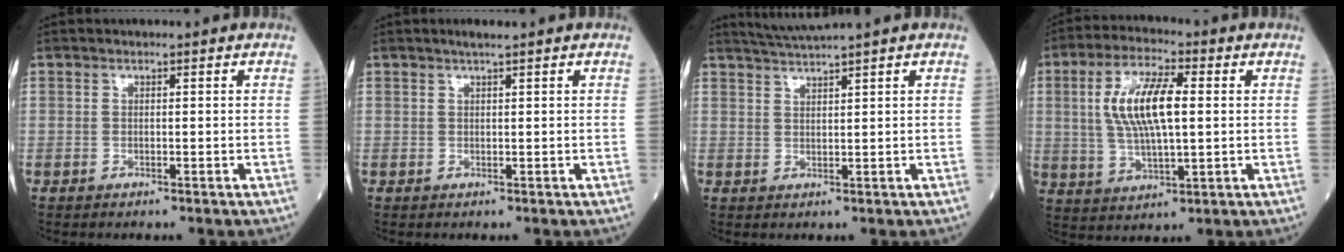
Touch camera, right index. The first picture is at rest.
{"total": 1.2, "force": [1.0, -0.2, 0.8], "torque": [-0.017, 0.004, 0.021]}
{"total": 3.4, "force": [3.0, -1.5, 0.7], "torque": [-0.017, -0.002, 0.065]}
{"total": 11.2, "force": [1.8, 3.2, 10.6], "torque": [-0.219, 0.011, 0.037]}